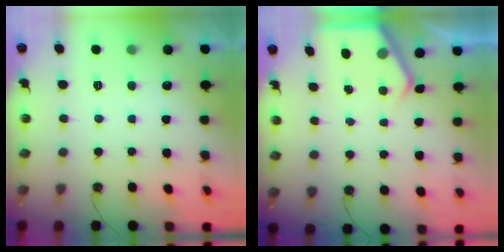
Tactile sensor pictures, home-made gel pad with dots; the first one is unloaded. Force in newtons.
{"total": 3.5, "press": 3.4, "slide": 0.5}